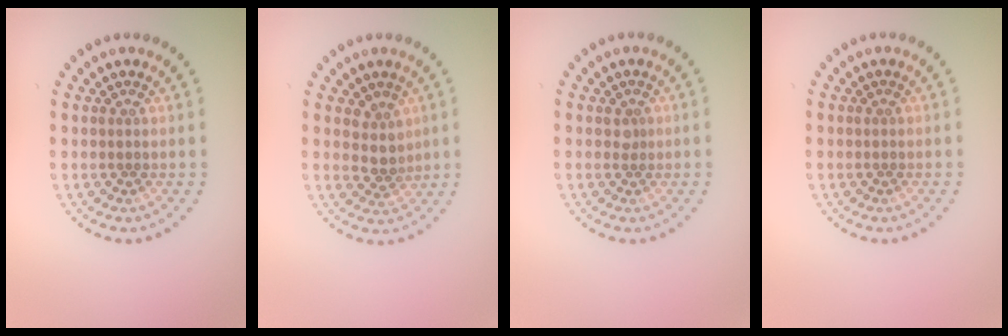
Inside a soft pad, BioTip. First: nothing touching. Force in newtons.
{"total": 2.2, "press": 1.7, "slide": 1.4}
{"total": 0.8, "press": 0.5, "slide": 0.6}
{"total": 0.0}